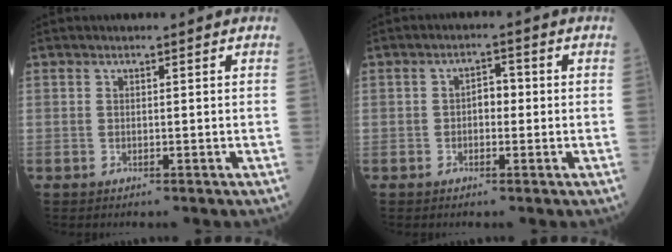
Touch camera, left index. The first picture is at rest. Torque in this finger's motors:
{"motor_torque": [0.08, 0.00, 0.03, 0.01]}